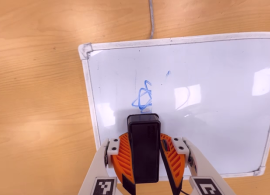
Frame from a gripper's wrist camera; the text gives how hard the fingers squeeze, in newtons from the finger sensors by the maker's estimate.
{"total": 8.0, "left": 8.8, "right": 7.2}